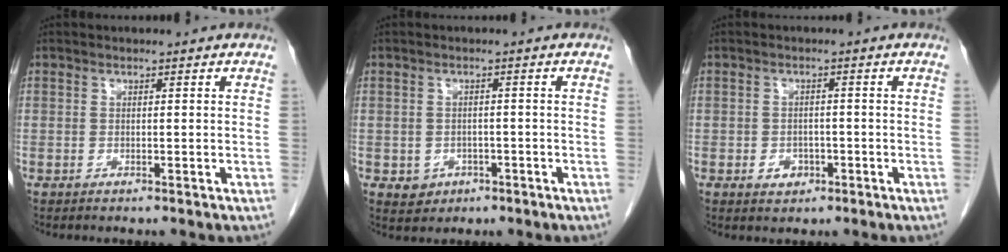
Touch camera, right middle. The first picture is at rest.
{"total": 3.2, "force": [-1.3, 2.7, 1.0], "torque": [-0.016, 0.004, -0.008]}
{"total": 2.5, "force": [-1.1, 1.9, 1.3], "torque": [-0.020, 0.002, -0.009]}